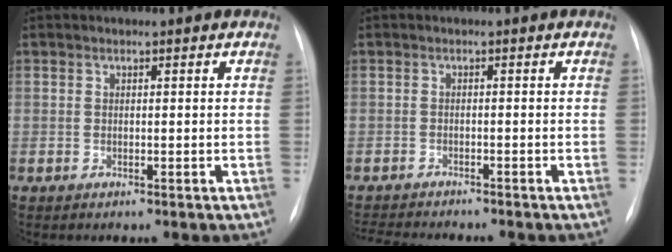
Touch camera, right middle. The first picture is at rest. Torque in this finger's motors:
{"motor_torque": [0.48, -0.51, 0.03, 0.00]}